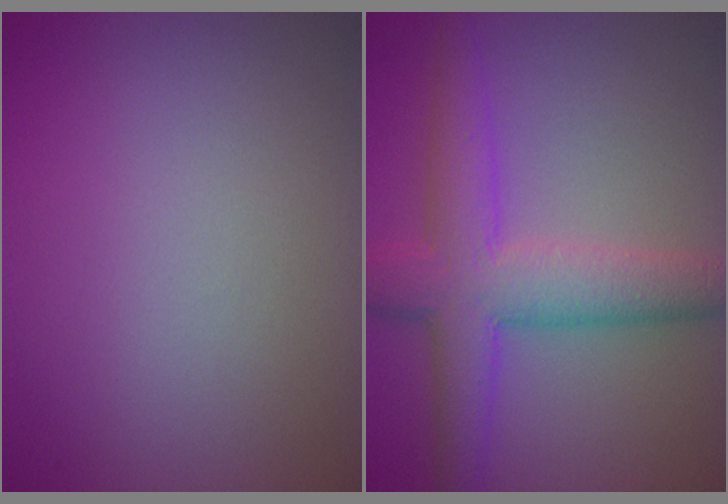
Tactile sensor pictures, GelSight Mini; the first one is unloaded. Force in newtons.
{"total": 7.1, "press": 7.1, "slide": 0.1}